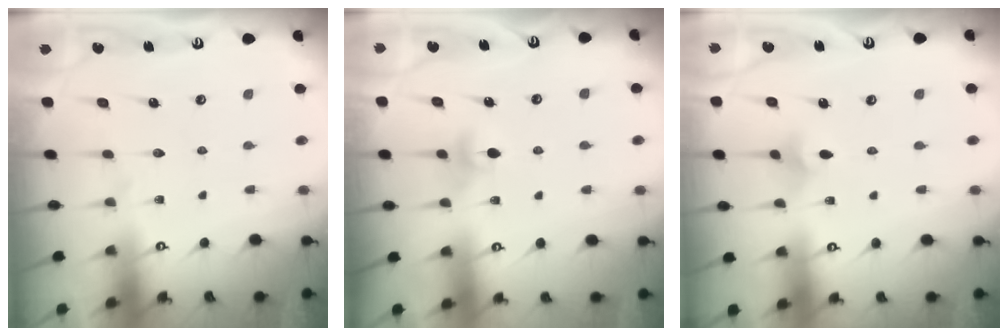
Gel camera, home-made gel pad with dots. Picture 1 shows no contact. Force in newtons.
{"total": 4.0, "press": 4.0, "slide": 0.5}
{"total": 2.9, "press": 2.9, "slide": 0.5}